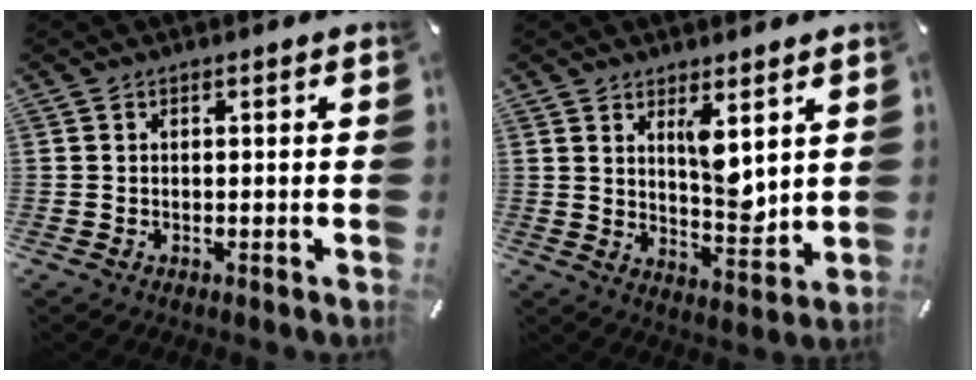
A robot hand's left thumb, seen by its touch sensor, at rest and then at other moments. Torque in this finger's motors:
{"motor_torque": [1.50, 1.45, 0.82, -0.94, 0.37]}